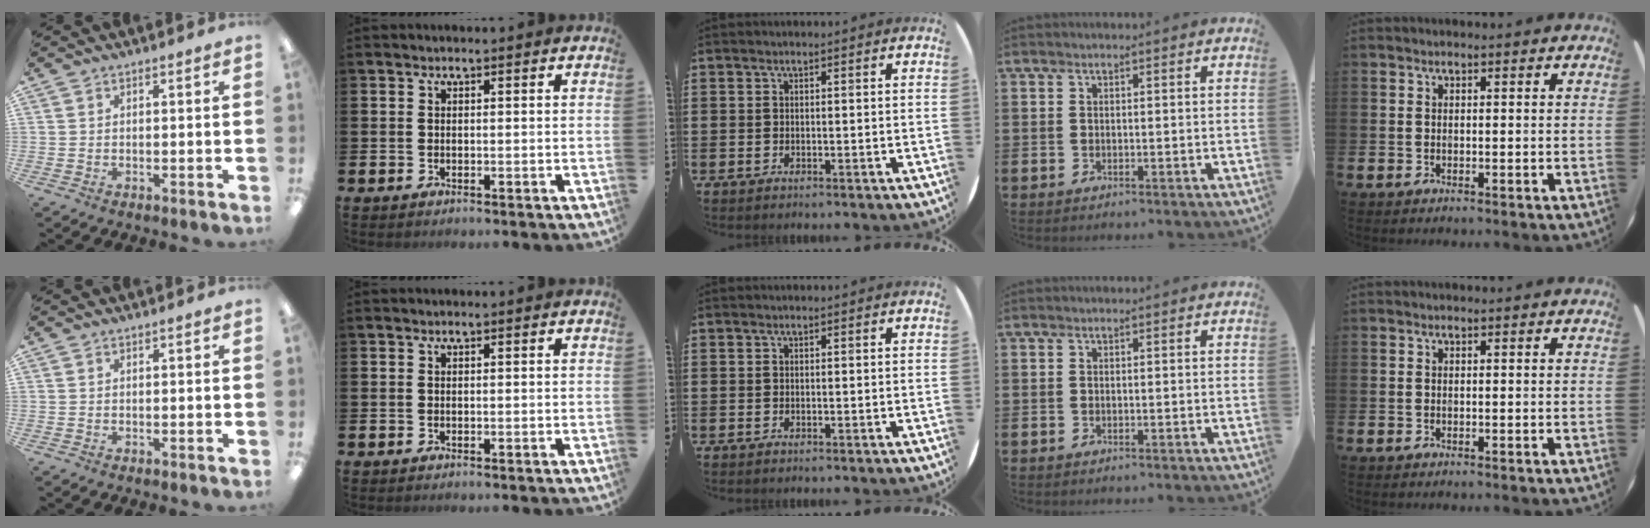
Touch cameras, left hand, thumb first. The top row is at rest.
{}